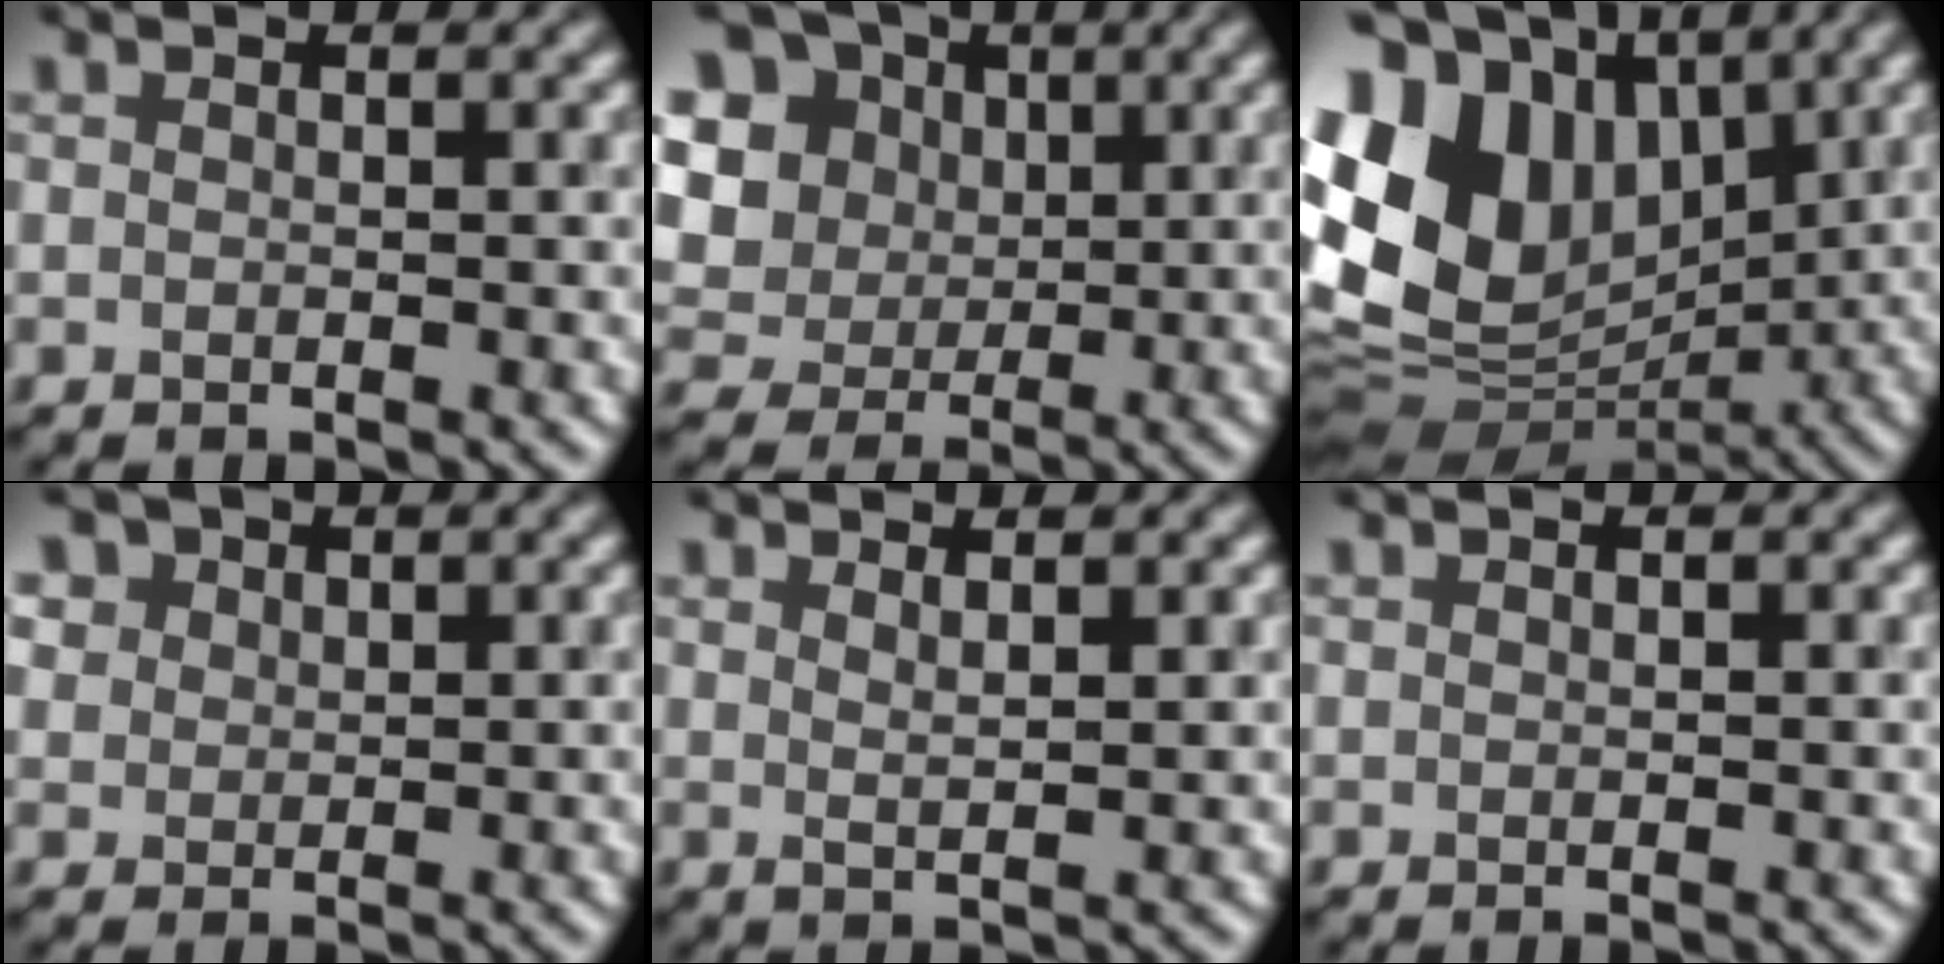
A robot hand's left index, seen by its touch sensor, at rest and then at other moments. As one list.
[{"total": 13.7, "force": [4.4, 11.7, 5.5], "torque": [-0.162, 0.030, 0.076]}, {"total": 13.7, "force": [3.1, 10.2, 8.7], "torque": [-0.197, 0.019, 0.047]}, {"total": 5.1, "force": [2.8, 3.9, 1.8], "torque": [-0.046, 0.013, 0.042]}, {"total": 1.8, "force": [1.2, 0.3, 1.3], "torque": [-0.013, 0.002, 0.017]}, {"total": 0.0}]